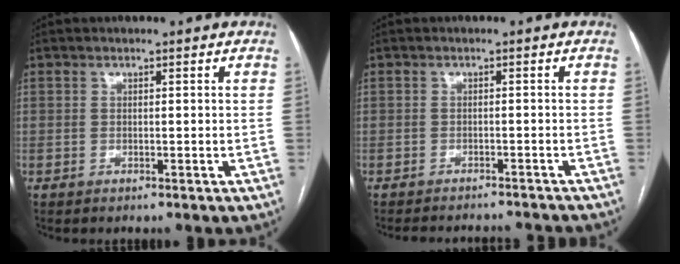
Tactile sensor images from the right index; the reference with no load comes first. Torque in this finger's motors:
{"motor_torque": [-1.15, -0.99, -1.06, -0.21]}